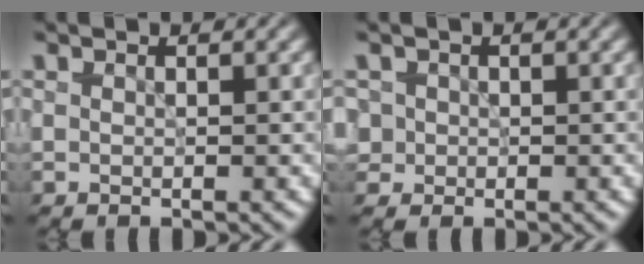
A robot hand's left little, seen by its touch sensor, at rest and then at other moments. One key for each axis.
{"total": 1.6, "fx": 0.2, "fy": 1.6, "fz": 0.1, "tx": 0.012, "ty": 0.003, "tz": 0.000}